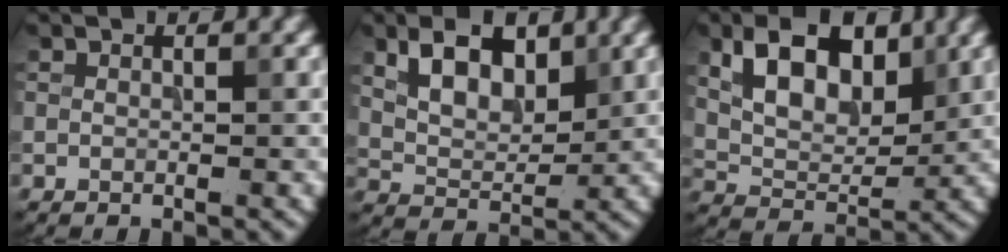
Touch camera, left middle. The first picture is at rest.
{"total": 5.3, "force": [2.4, 3.1, 3.6], "torque": [-0.070, -0.002, 0.040]}
{"total": 7.2, "force": [2.8, 4.3, 5.1], "torque": [-0.090, -0.005, 0.047]}